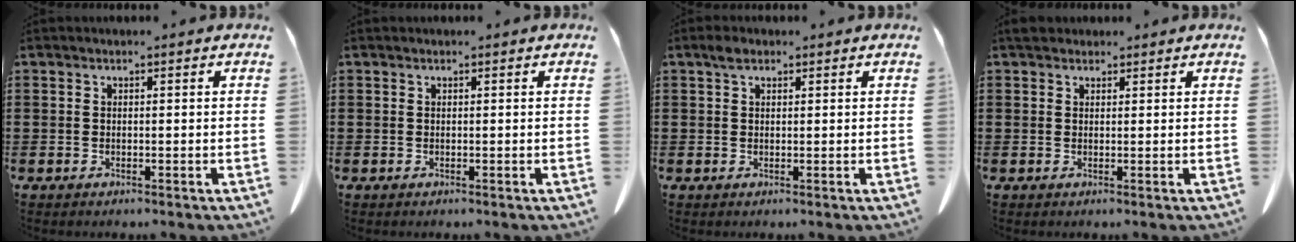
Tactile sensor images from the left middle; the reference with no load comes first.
{"total": 0.0}
{"total": 1.8, "force": [1.0, 1.1, 1.1], "torque": [-0.025, 0.004, 0.019]}
{"total": 1.9, "force": [1.5, 1.0, 0.5], "torque": [-0.016, 0.005, 0.031]}